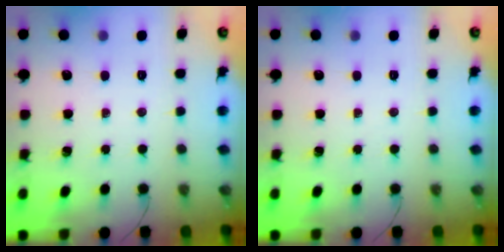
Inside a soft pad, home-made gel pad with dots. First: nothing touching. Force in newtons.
{"total": 0.0}